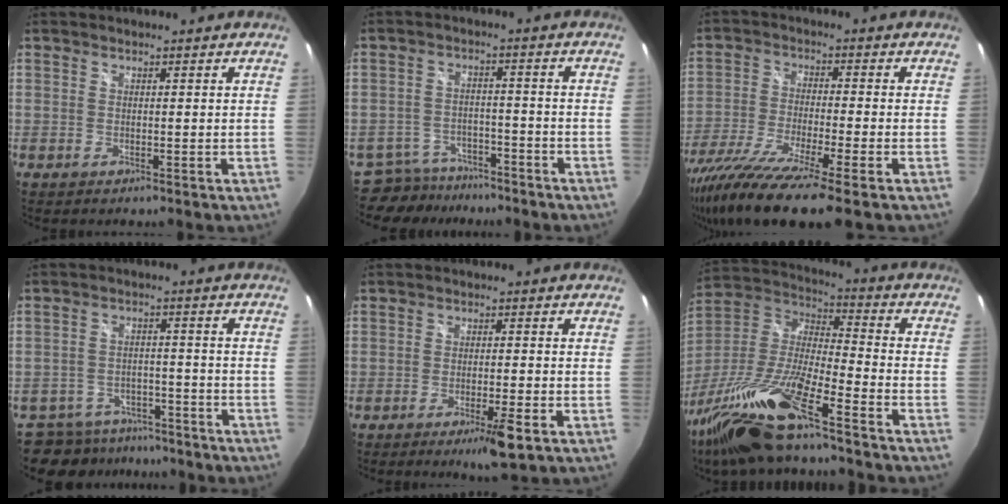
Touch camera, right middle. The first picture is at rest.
{"total": 9.4, "force": [-8.1, 4.5, 1.7], "torque": [-0.055, 0.006, -0.119]}
{"total": 16.2, "force": [-12.0, 0.4, 10.9], "torque": [-0.222, -0.060, -0.212]}
{"total": 11.5, "force": [-9.7, 5.4, 3.0], "torque": [-0.079, 0.004, -0.137]}
{"total": 5.4, "force": [-3.0, 0.1, 4.5], "torque": [-0.081, -0.007, -0.045]}
{"total": 20.3, "force": [-14.2, 3.0, 14.2], "torque": [-0.281, -0.034, -0.274]}